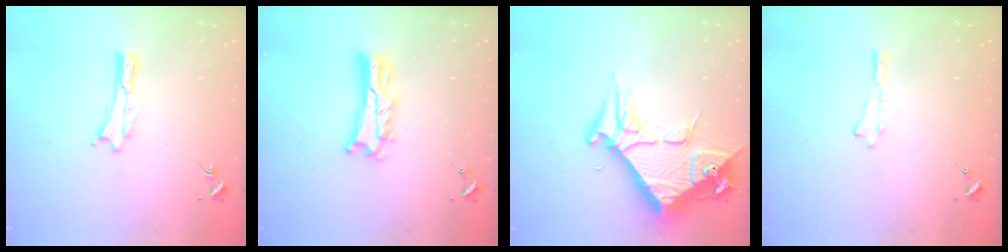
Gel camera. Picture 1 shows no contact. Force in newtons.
{"total": 4.9, "press": 4.8, "slide": 0.5}
{"total": 12.0, "press": 11.9, "slide": 1.4}
{"total": 0.0}